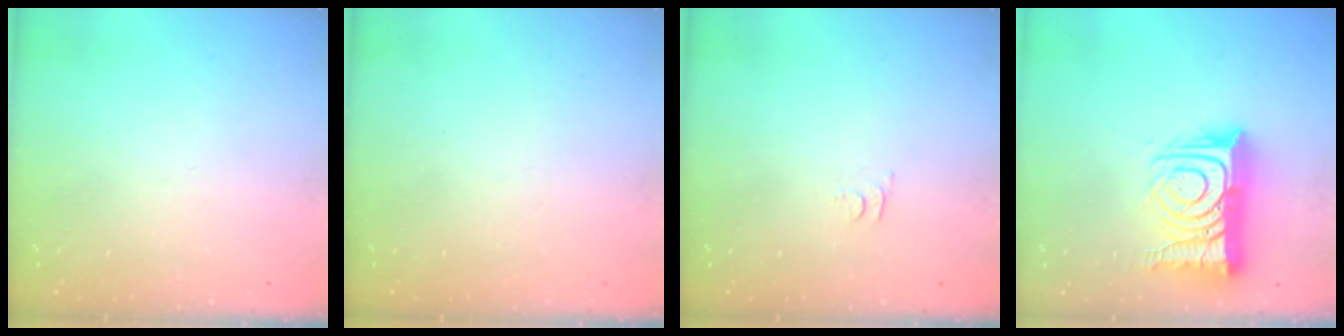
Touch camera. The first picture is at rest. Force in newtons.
{"total": 1.5, "press": 1.5, "slide": 0.1}
{"total": 4.4, "press": 4.4, "slide": 0.4}
{"total": 17.6, "press": 17.5, "slide": 1.6}